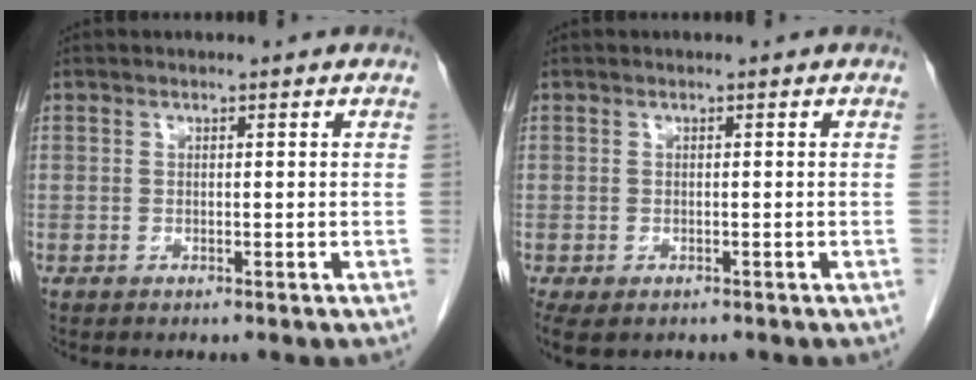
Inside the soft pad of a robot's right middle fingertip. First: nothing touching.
{"total": 4.7, "force": [-3.0, 2.8, 2.3], "torque": [-0.050, -0.011, -0.045]}